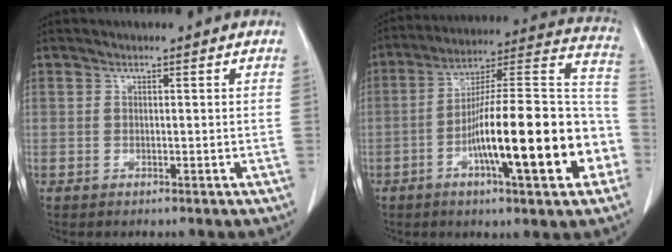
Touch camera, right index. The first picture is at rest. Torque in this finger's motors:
{"motor_torque": [1.96, -0.17, 1.05, 0.21]}